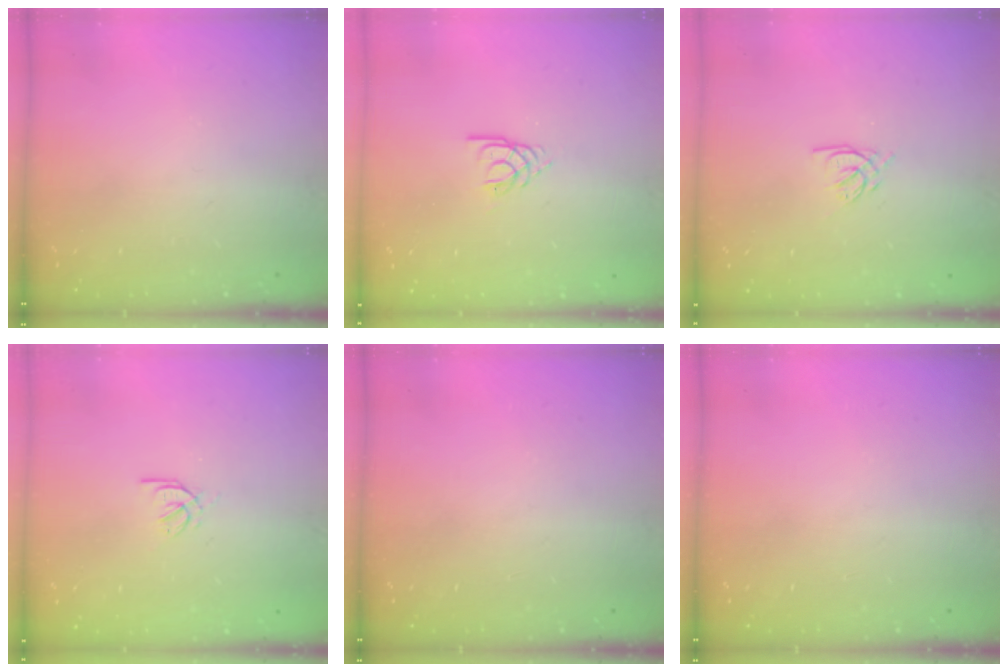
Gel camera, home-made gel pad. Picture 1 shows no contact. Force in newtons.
{"total": 2.6, "press": 2.6, "slide": 0.3}
{"total": 3.4, "press": 3.4, "slide": 0.2}
{"total": 2.6, "press": 2.5, "slide": 0.6}
{"total": 0.0}
{"total": 0.0}